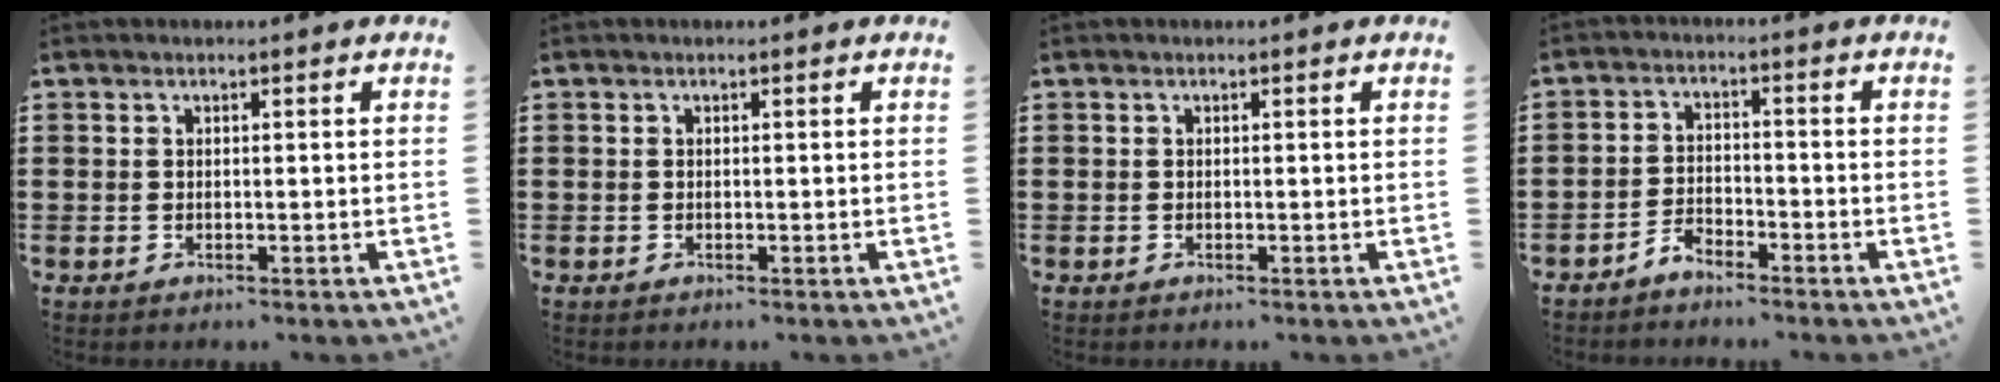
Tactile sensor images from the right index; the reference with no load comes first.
{"total": 0.0}
{"total": 0.0}
{"total": 2.7, "force": [-2.6, 0.6, 0.3], "torque": [-0.014, 0.008, -0.053]}